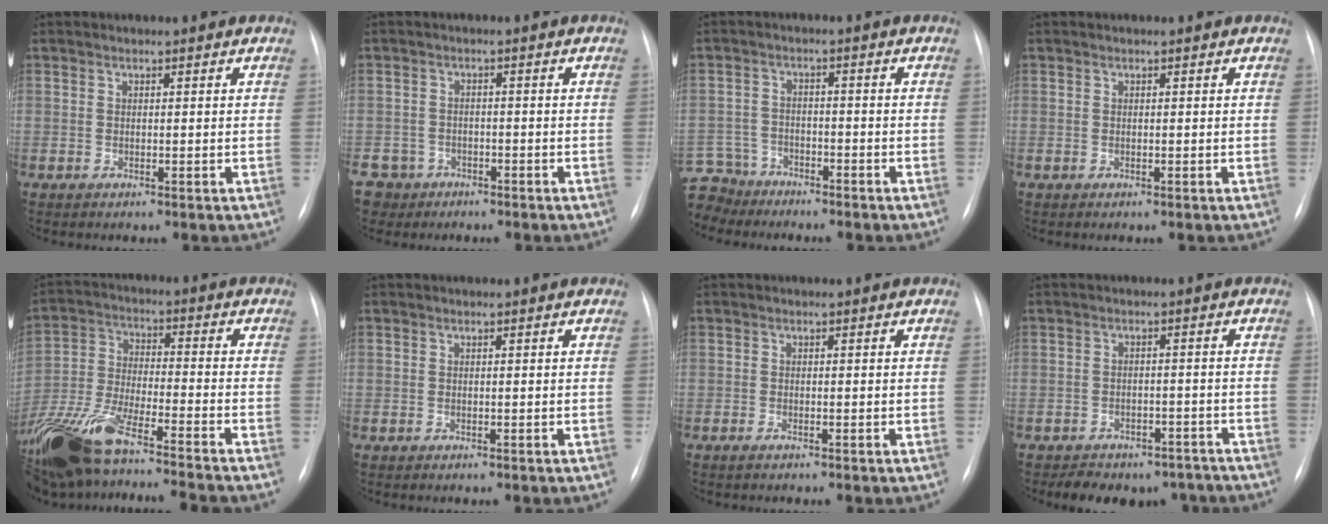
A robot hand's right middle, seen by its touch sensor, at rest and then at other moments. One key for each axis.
{"total": 6.0, "fx": -4.0, "fy": 4.5, "fz": 0.1, "tx": -0.009, "ty": 0.004, "tz": -0.067}
{"total": 8.4, "fx": -7.5, "fy": 3.7, "fz": 0.2, "tx": -0.018, "ty": 0.005, "tz": -0.140}
{"total": 0.0}
{"total": 20.4, "fx": -16.4, "fy": 1.4, "fz": 12.1, "tx": -0.271, "ty": -0.029, "tz": -0.295}
{"total": 0.0}
{"total": 0.5, "fx": -0.4, "fy": 0.1, "fz": 0.4, "tx": -0.010, "ty": 0.000, "tz": -0.005}
{"total": 10.6, "fx": -8.7, "fy": 5.4, "fz": 2.7, "tx": -0.027, "ty": 0.012, "tz": -0.102}